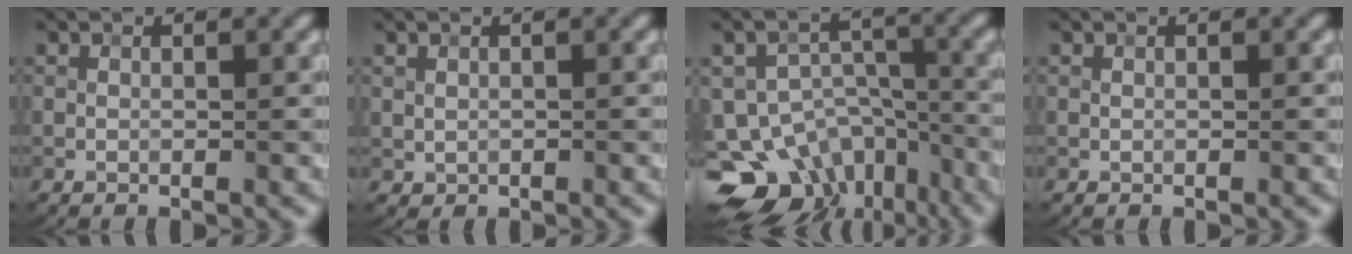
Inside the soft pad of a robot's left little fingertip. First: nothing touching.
{"total": 0.7, "force": [0.1, 0.5, 0.4], "torque": [-0.008, -0.003, 0.005]}
{"total": 13.5, "force": [-8.9, 9.0, 4.7], "torque": [-0.093, -0.008, -0.110]}
{"total": 0.0}